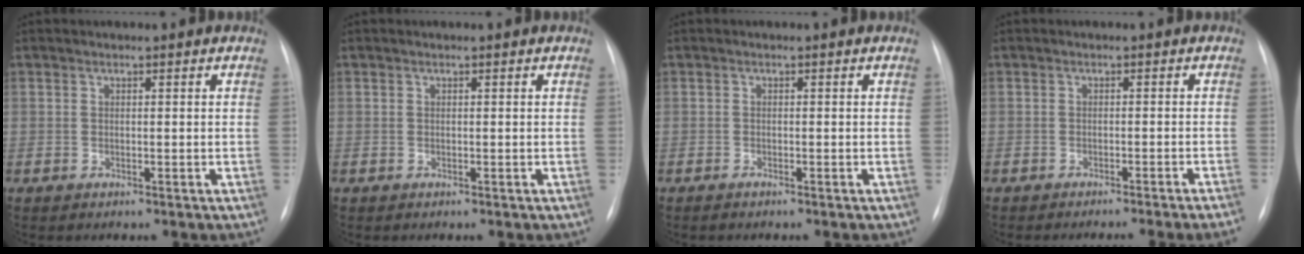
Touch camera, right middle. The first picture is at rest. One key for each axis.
{"total": 0.0}
{"total": 0.5, "fx": -0.5, "fy": -0.1, "fz": 0.3, "tx": -0.010, "ty": -0.002, "tz": -0.009}
{"total": 7.9, "fx": -6.9, "fy": -2.0, "fz": 3.4, "tx": -0.011, "ty": -0.017, "tz": -0.084}